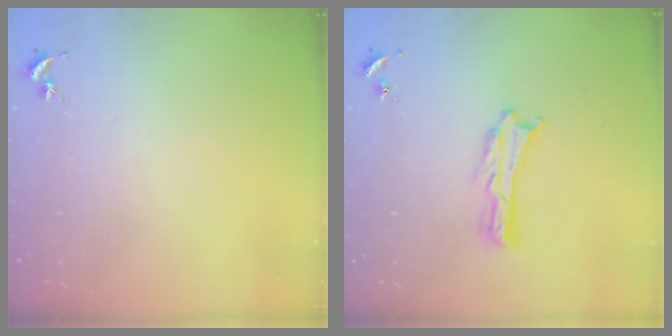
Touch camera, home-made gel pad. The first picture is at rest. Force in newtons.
{"total": 0.0}